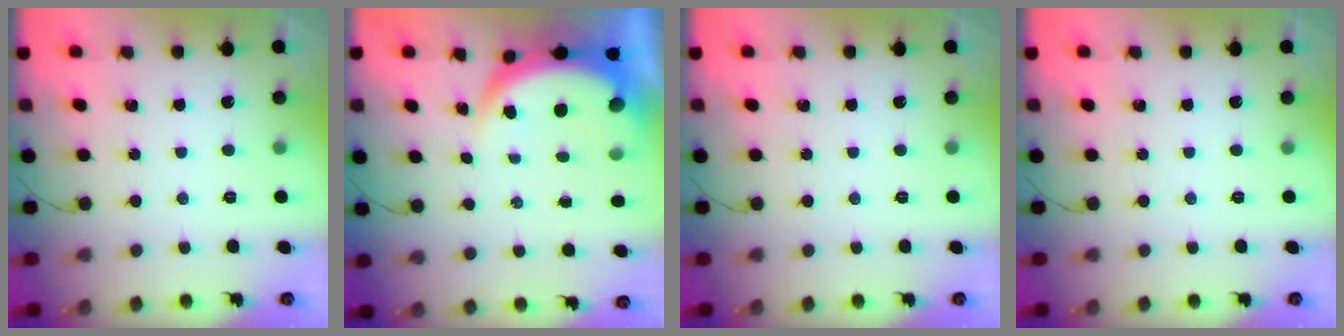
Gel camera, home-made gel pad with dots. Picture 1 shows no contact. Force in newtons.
{"total": 7.8, "press": 7.7, "slide": 1.1}
{"total": 0.0}
{"total": 0.0}